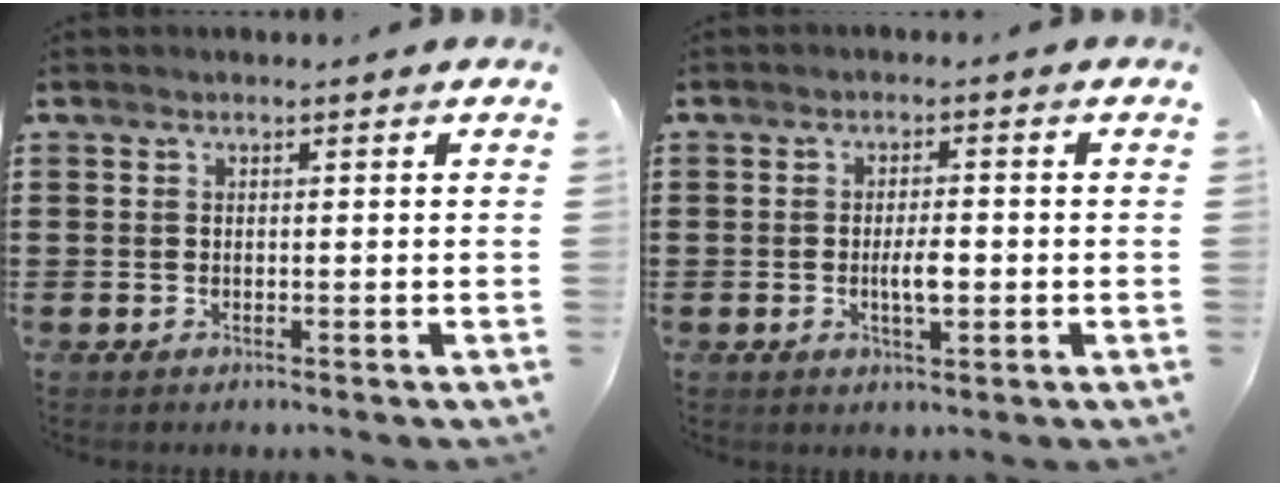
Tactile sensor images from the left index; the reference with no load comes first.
{"total": 3.6, "force": [-0.4, 1.2, 3.4], "torque": [-0.062, 0.002, -0.007]}